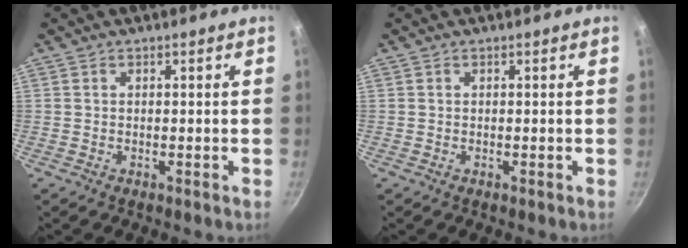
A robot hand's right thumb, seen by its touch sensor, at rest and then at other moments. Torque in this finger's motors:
{"motor_torque": [-0.07, -0.07, 0.01, 0.01, 0.00]}